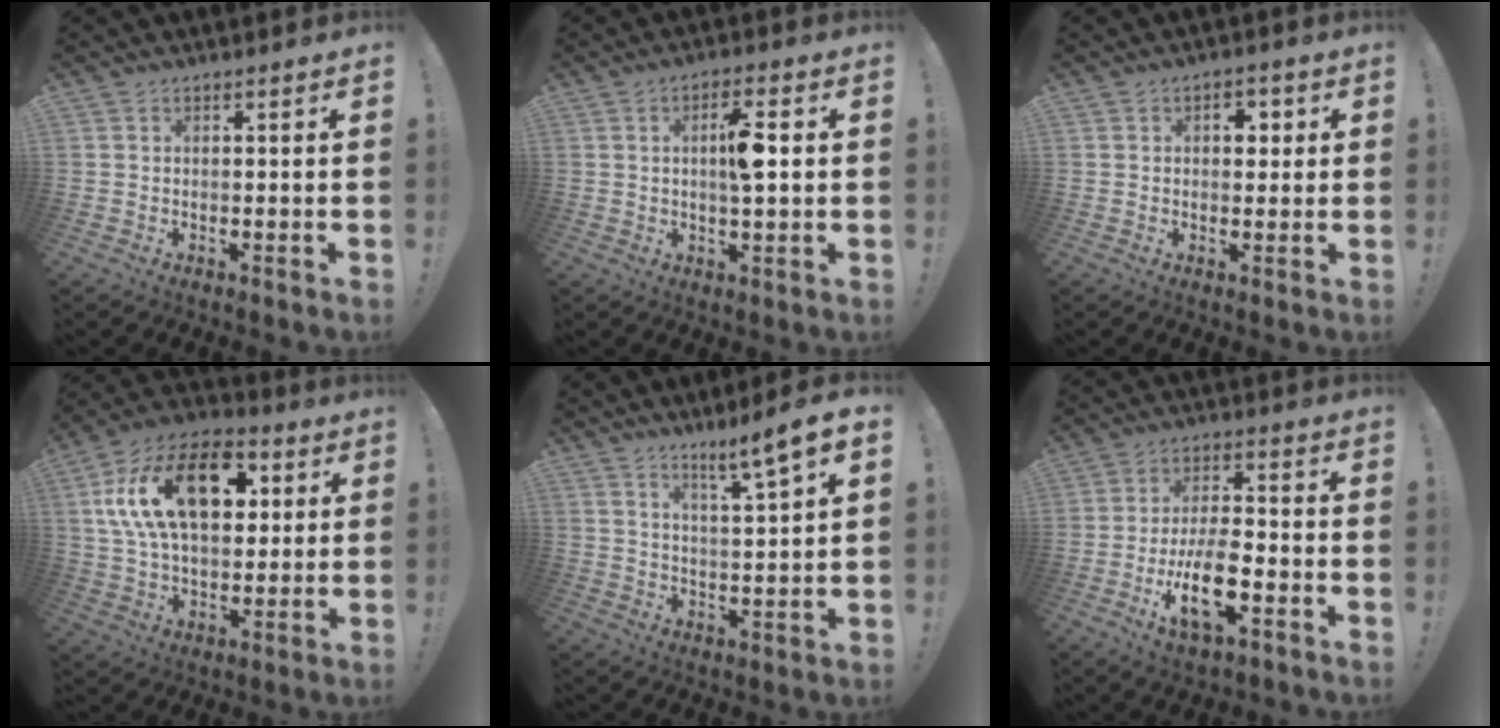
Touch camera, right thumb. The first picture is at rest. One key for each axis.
{"total": 8.3, "fx": 1.1, "fy": 2.3, "fz": 7.9, "tx": -0.120, "ty": 0.001, "tz": 0.011}
{"total": 4.3, "fx": 0.7, "fy": 3.5, "fz": 2.4, "tx": -0.016, "ty": 0.002, "tz": 0.004}
{"total": 22.4, "fx": 6.6, "fy": 13.5, "fz": 16.6, "tx": -0.276, "ty": -0.011, "tz": 0.114}
{"total": 7.9, "fx": 5.4, "fy": -0.5, "fz": 5.8, "tx": -0.082, "ty": -0.043, "tz": 0.080}
{"total": 13.8, "fx": -5.5, "fy": 5.3, "fz": 11.6, "tx": -0.216, "ty": 0.014, "tz": -0.095}